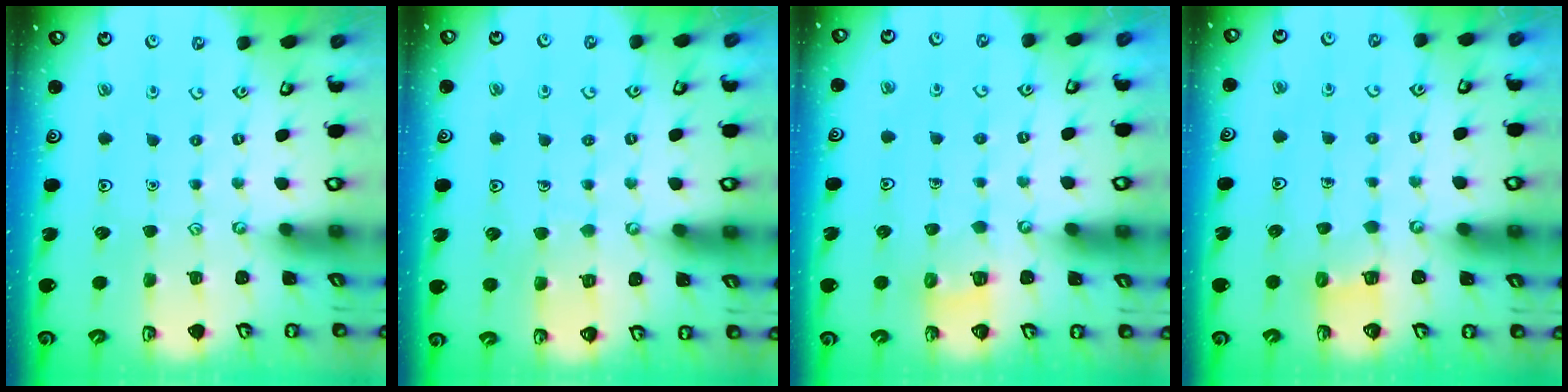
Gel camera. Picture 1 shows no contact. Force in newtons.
{"total": 6.1, "press": 6.1, "slide": 0.4}
{"total": 2.2, "press": 2.2, "slide": 0.1}
{"total": 4.1, "press": 4.1, "slide": 0.1}